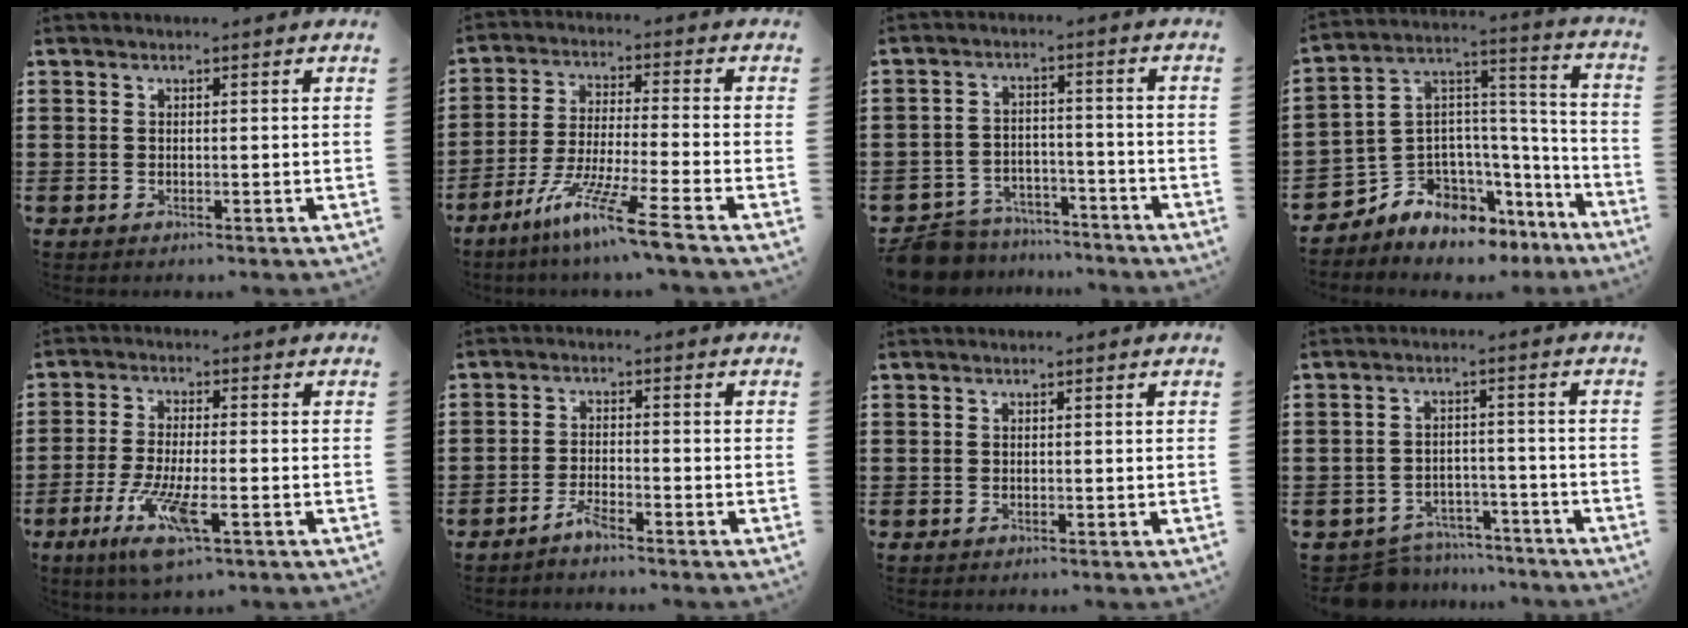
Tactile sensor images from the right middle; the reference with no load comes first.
{"total": 9.6, "force": [-7.1, -0.3, 6.5], "torque": [-0.131, -0.012, -0.139]}
{"total": 7.3, "force": [-7.1, 1.5, 0.7], "torque": [-0.031, 0.010, -0.146]}
{"total": 6.2, "force": [-5.2, 3.3, -0.8], "torque": [-0.019, -0.025, -0.106]}
{"total": 8.3, "force": [-3.7, 1.9, 7.1], "torque": [-0.151, -0.014, -0.067]}
{"total": 2.7, "force": [-2.3, 0.3, 1.3], "torque": [-0.032, 0.003, -0.046]}
{"total": 0.0}
{"total": 5.6, "force": [-5.5, 1.2, 0.4], "torque": [-0.014, 0.009, -0.111]}